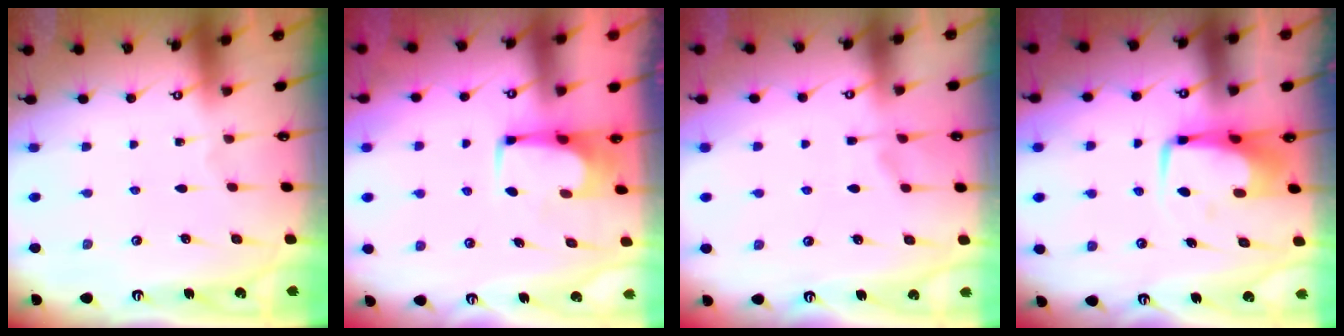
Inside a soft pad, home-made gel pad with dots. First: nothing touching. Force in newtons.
{"total": 1.6, "press": 1.5, "slide": 0.3}
{"total": 1.0, "press": 0.6, "slide": 0.8}
{"total": 7.5, "press": 7.3, "slide": 1.5}